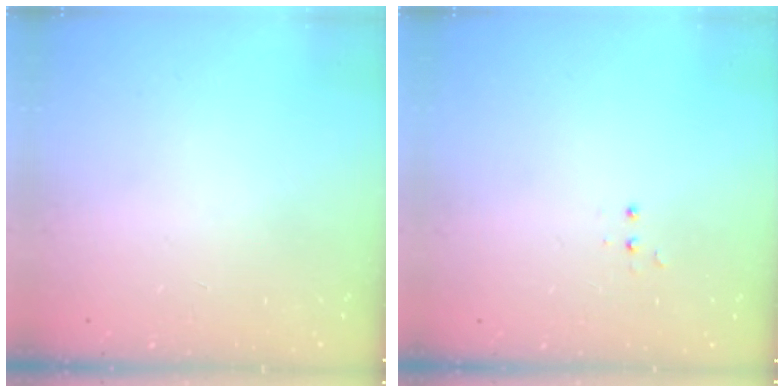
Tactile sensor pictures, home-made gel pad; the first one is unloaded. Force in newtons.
{"total": 3.4, "press": 3.3, "slide": 0.7}